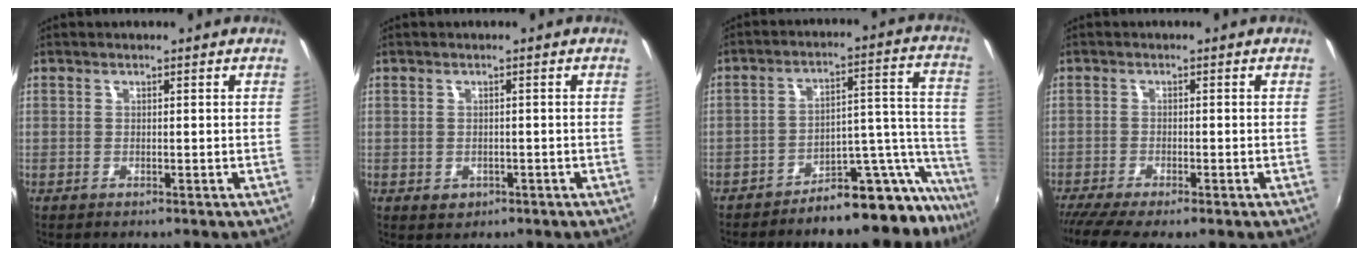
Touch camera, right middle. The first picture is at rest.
{"total": 1.6, "force": [-0.6, 1.4, 0.7], "torque": [-0.011, -0.003, -0.005]}
{"total": 15.4, "force": [-14.5, 2.4, 4.6], "torque": [-0.023, 0.044, -0.215]}
{"total": 5.5, "force": [-4.5, 0.1, 3.2], "torque": [-0.077, -0.030, -0.081]}